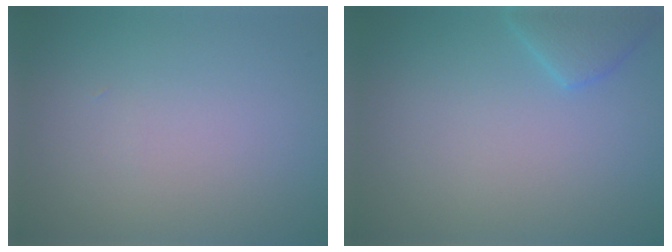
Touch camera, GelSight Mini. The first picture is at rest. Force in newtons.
{"total": 2.3, "press": 2.3, "slide": 0.2}